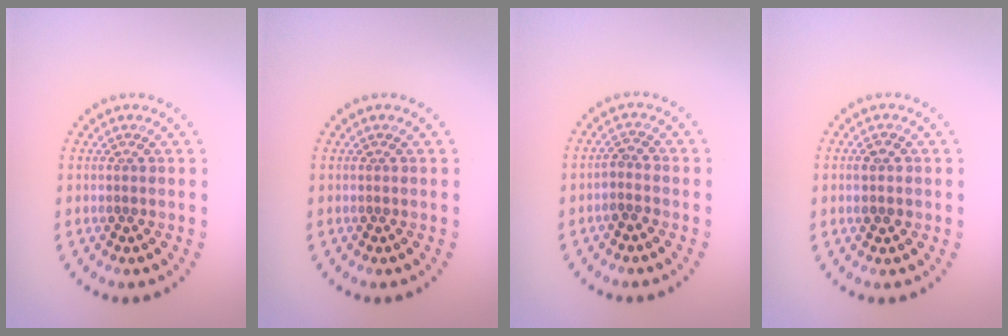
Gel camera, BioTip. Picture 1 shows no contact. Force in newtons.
{"total": 0.0}
{"total": 1.5, "press": 1.2, "slide": 0.9}
{"total": 2.0, "press": 2.0, "slide": 0.0}